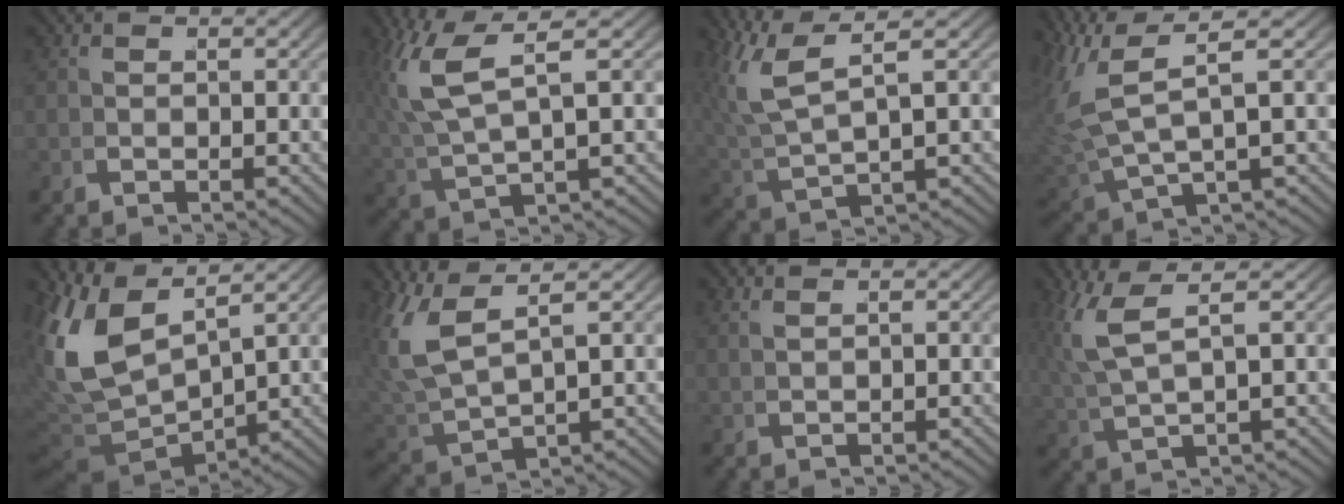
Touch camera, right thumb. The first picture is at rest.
{"total": 7.1, "force": [2.0, 3.8, 5.6], "torque": [-0.127, -0.008, 0.047]}
{"total": 7.5, "force": [3.2, 4.0, 5.4], "torque": [-0.122, -0.004, 0.067]}
{"total": 8.7, "force": [2.2, 5.4, 6.4], "torque": [-0.157, -0.018, 0.052]}
{"total": 11.5, "force": [0.6, 7.6, 8.6], "torque": [-0.220, -0.054, 0.041]}
{"total": 8.5, "force": [3.1, 5.1, 6.1], "torque": [-0.150, -0.012, 0.070]}
{"total": 1.5, "force": [1.3, -0.4, 0.4], "torque": [-0.006, 0.005, 0.034]}
{"total": 5.8, "force": [2.6, 2.6, 4.5], "torque": [-0.101, -0.002, 0.055]}